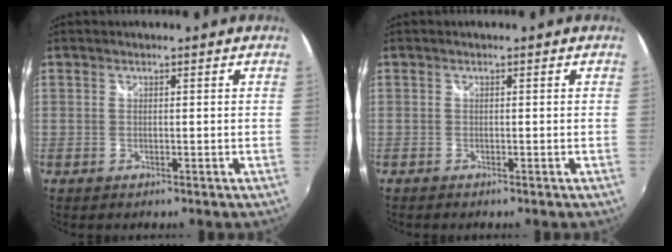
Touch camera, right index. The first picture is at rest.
{"total": 0.6, "force": [-0.6, 0.2, 0.2], "torque": [-0.006, -0.003, -0.012]}